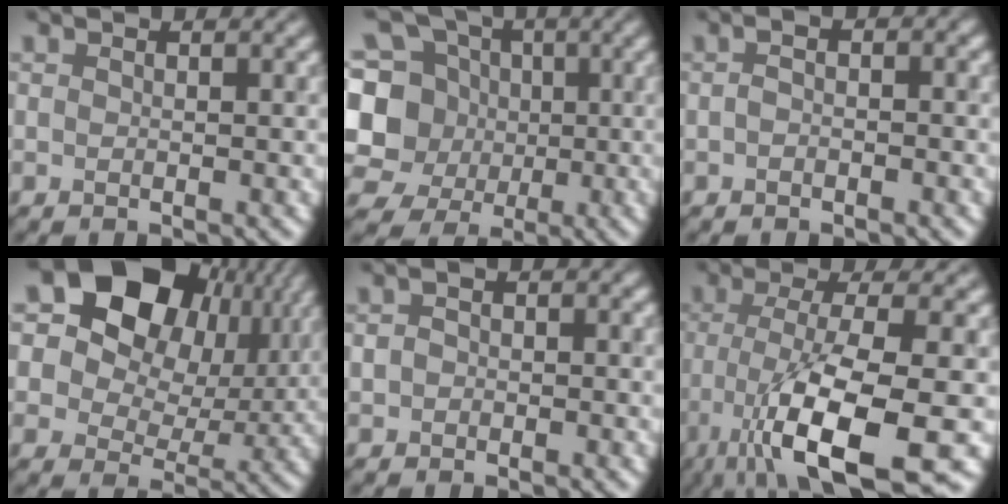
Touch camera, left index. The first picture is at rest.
{"total": 10.1, "force": [0.5, 9.1, 4.3], "torque": [-0.132, 0.030, -0.015]}
{"total": 1.3, "force": [-0.3, 0.5, 1.2], "torque": [-0.024, 0.000, -0.012]}
{"total": 16.8, "force": [7.3, 11.8, 9.4], "torque": [-0.175, 0.069, 0.109]}
{"total": 1.7, "force": [0.1, 1.2, 1.1], "torque": [-0.018, 0.004, -0.009]}
{"total": 11.2, "force": [-4.5, 2.8, 9.8], "torque": [-0.167, -0.013, -0.081]}